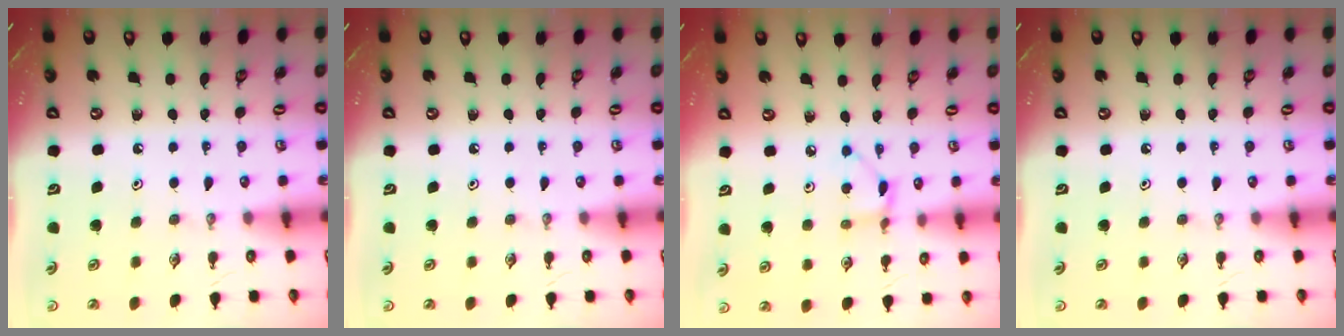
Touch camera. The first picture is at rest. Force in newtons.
{"total": 0.0}
{"total": 2.9, "press": 2.9, "slide": 0.3}
{"total": 0.0}